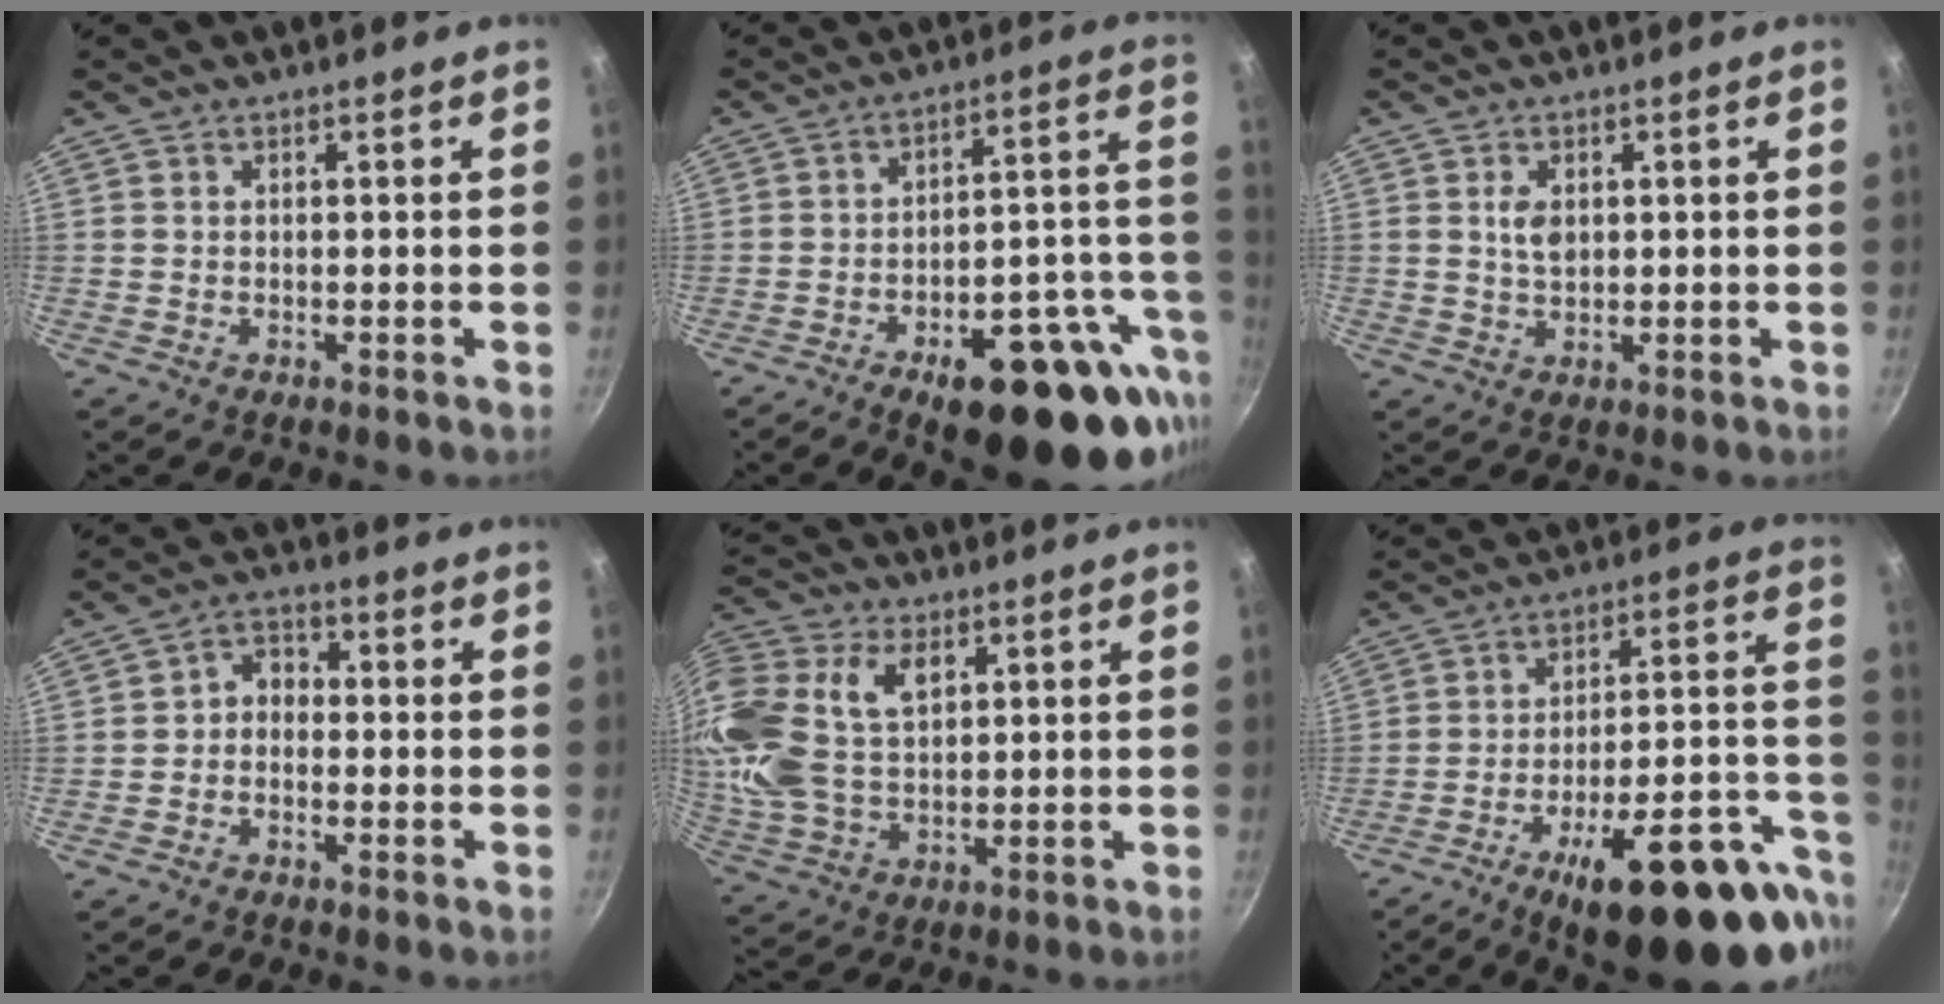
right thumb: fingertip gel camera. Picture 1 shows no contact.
{"total": 24.7, "force": [-9.9, 10.2, 20.1], "torque": [-0.215, 0.040, -0.130]}
{"total": 5.3, "force": [0.8, 3.5, 4.0], "torque": [-0.066, -0.003, 0.013]}
{"total": 4.0, "force": [-1.0, 3.1, 2.3], "torque": [-0.023, 0.023, -0.030]}
{"total": 22.3, "force": [6.7, 14.8, 15.3], "torque": [-0.345, 0.018, 0.125]}
{"total": 27.4, "force": [-11.1, 9.8, 23.1], "torque": [-0.286, 0.041, -0.150]}